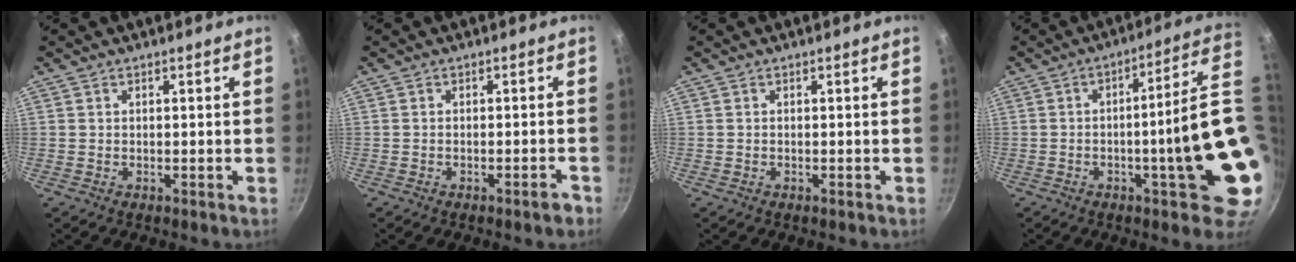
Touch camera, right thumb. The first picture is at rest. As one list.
[{"total": 2.2, "force": [-1.4, 0.3, 1.6], "torque": [-0.022, 0.014, -0.016]}, {"total": 0.0}, {"total": 17.7, "force": [-2.0, 2.6, 17.4], "torque": [-0.215, 0.015, -0.025]}]